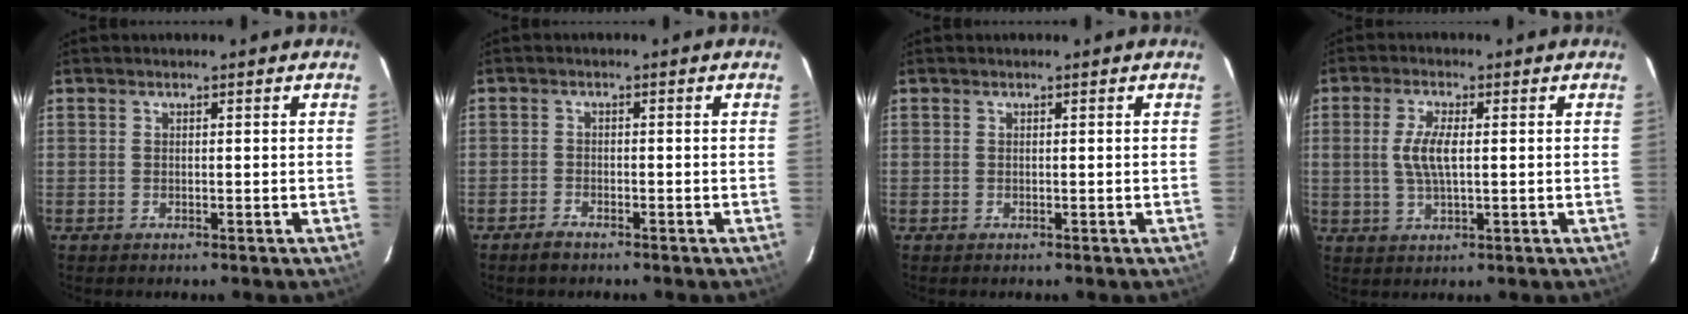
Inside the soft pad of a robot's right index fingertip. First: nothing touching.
{"total": 2.2, "force": [-1.9, 0.8, 0.8], "torque": [-0.026, 0.001, -0.036]}
{"total": 0.0}
{"total": 5.6, "force": [0.5, 1.9, 5.3], "torque": [-0.105, 0.001, 0.010]}